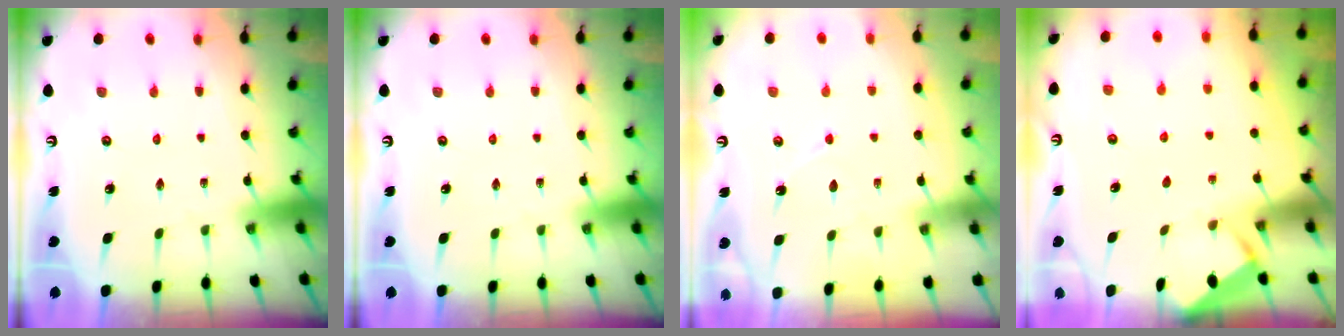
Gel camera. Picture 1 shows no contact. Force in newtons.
{"total": 0.0}
{"total": 3.4, "press": 3.4, "slide": 0.3}
{"total": 2.5, "press": 2.5, "slide": 0.4}